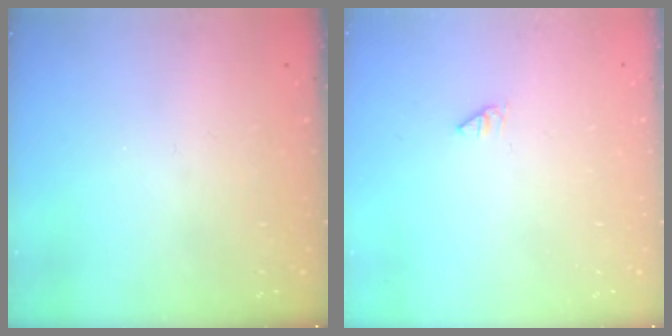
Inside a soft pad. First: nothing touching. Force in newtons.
{"total": 0.0}